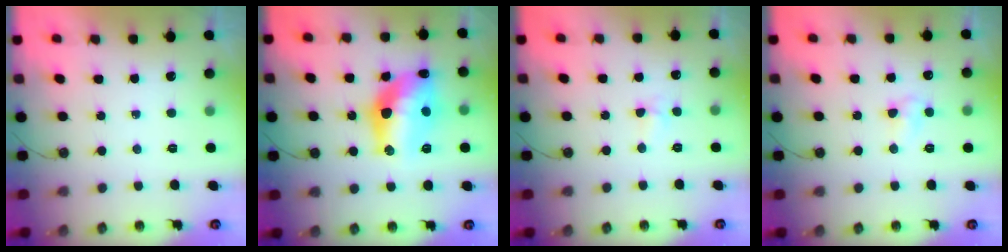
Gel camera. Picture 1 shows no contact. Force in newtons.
{"total": 16.9, "press": 16.4, "slide": 4.2}
{"total": 3.8, "press": 3.8, "slide": 0.5}
{"total": 5.7, "press": 5.7, "slide": 0.5}